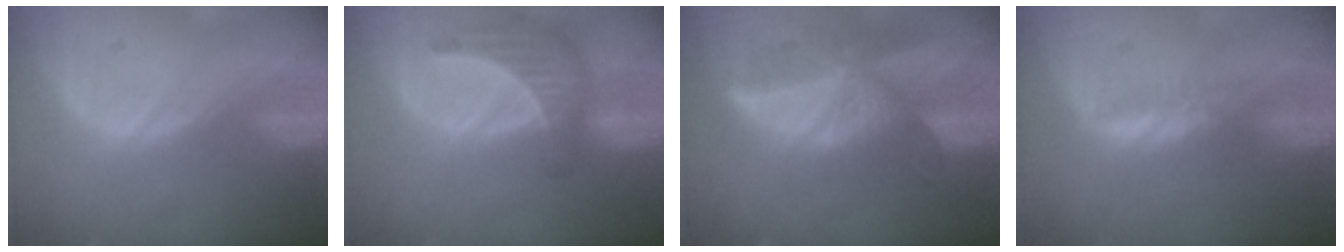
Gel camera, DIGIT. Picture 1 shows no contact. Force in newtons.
{"total": 6.8, "press": 6.8, "slide": 0.7}
{"total": 8.8, "press": 8.0, "slide": 3.6}
{"total": 2.0, "press": 1.8, "slide": 0.6}